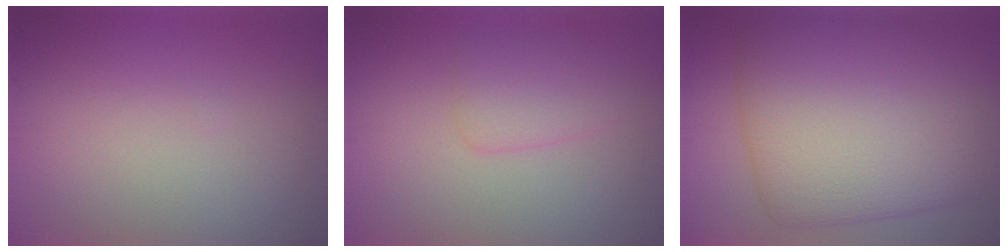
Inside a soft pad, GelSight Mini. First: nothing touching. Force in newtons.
{"total": 2.5, "press": 2.5, "slide": 0.2}
{"total": 12.5, "press": 12.5, "slide": 0.3}